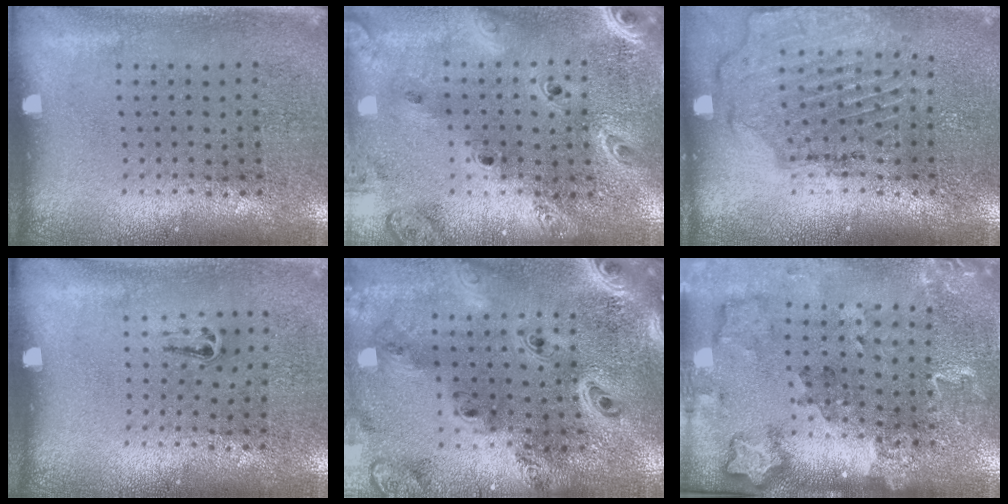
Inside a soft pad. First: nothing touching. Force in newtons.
{"total": 2.7, "press": 2.3, "slide": 1.4}
{"total": 1.6, "press": 1.6, "slide": 0.3}
{"total": 0.5, "press": 0.3, "slide": 0.4}
{"total": 4.0, "press": 3.1, "slide": 2.5}
{"total": 1.8, "press": 1.8, "slide": 0.0}